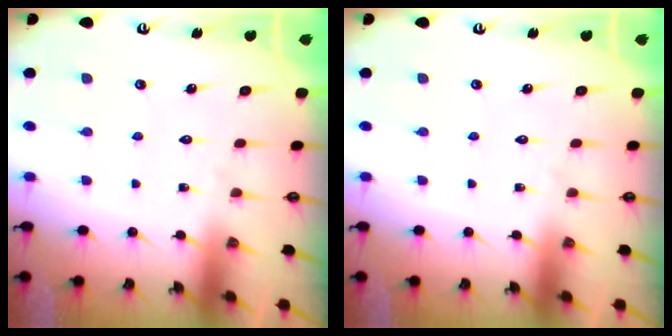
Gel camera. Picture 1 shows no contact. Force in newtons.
{"total": 0.0}